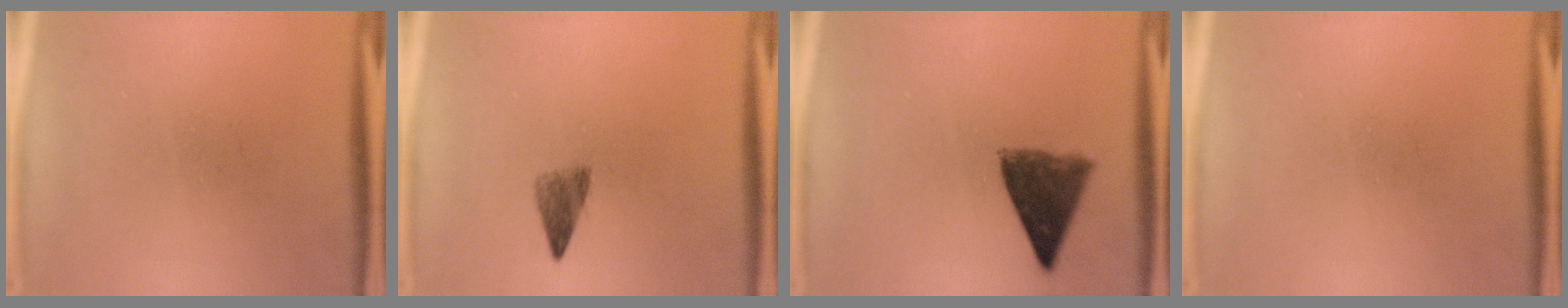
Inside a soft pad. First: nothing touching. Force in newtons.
{"total": 2.8}
{"total": 8.0}
{"total": 0.0}